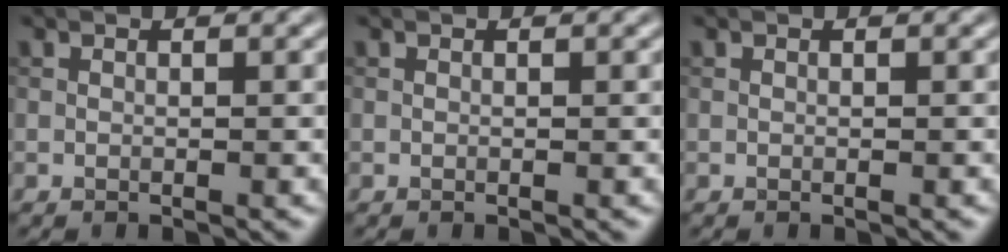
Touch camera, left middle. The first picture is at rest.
{"total": 0.0}
{"total": 0.0}